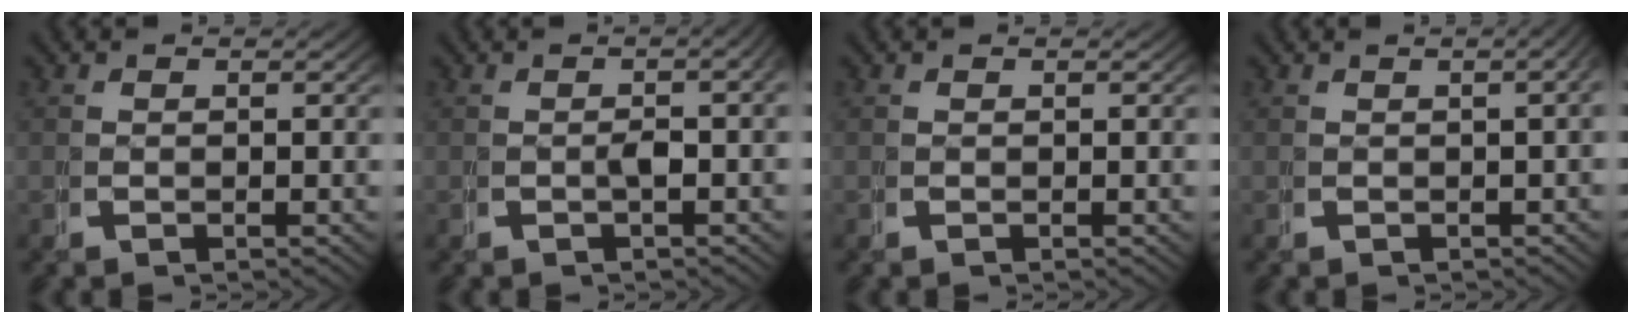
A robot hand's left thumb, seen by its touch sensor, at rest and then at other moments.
{"total": 2.7, "force": [-0.2, 0.6, 2.6], "torque": [-0.036, 0.011, -0.005]}
{"total": 0.0}
{"total": 2.5, "force": [-0.2, 0.8, 2.4], "torque": [-0.028, 0.011, -0.002]}